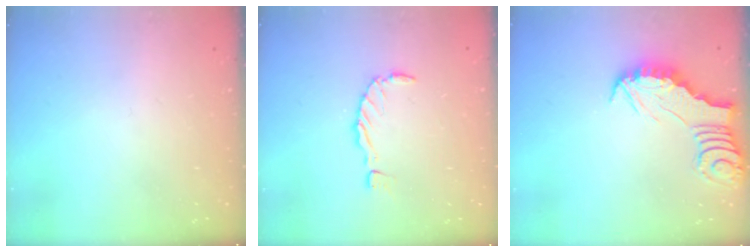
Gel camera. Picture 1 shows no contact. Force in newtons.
{"total": 0.0}
{"total": 2.5, "press": 2.5, "slide": 0.2}